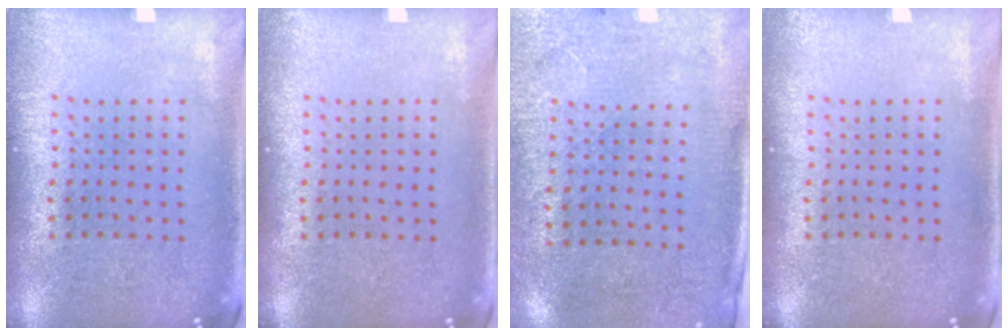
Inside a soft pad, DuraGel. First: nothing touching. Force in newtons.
{"total": 0.0}
{"total": 2.7, "press": 2.3, "slide": 1.5}
{"total": 0.0}